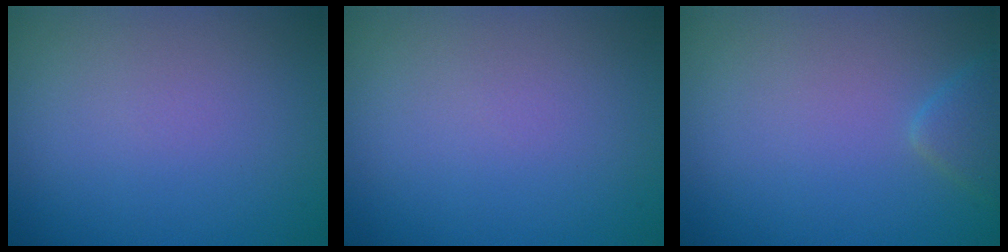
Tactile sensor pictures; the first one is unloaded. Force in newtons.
{"total": 0.0}
{"total": 1.8, "press": 1.8, "slide": 0.1}